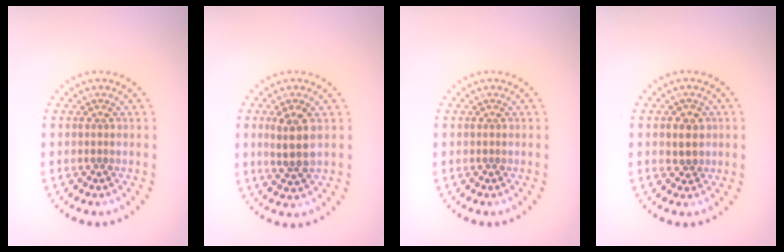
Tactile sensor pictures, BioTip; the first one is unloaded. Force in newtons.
{"total": 3.0, "press": 2.8, "slide": 0.8}
{"total": 0.0}
{"total": 2.2, "press": 2.1, "slide": 0.6}